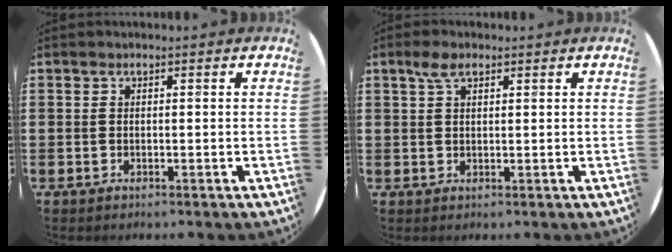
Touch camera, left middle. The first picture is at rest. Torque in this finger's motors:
{"motor_torque": [0.56, -0.39, -0.05, 0.01]}